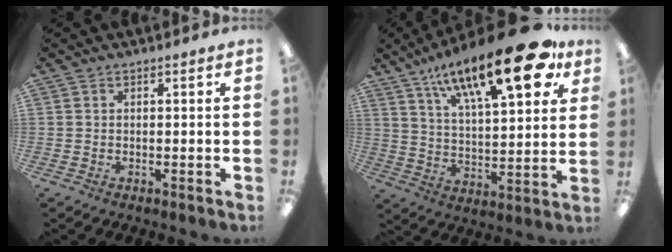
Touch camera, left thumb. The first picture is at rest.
{"total": 23.9, "force": [15.0, 8.4, 16.6], "torque": [-0.246, -0.082, 0.241]}